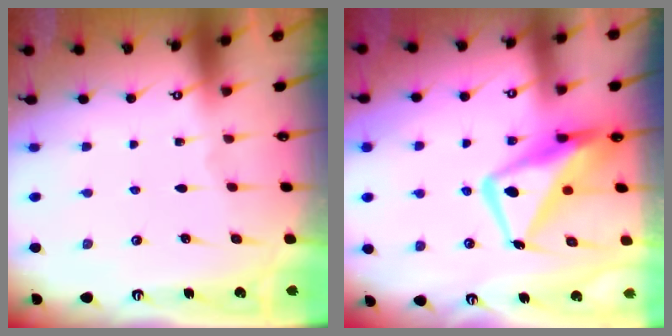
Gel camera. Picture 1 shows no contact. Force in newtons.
{"total": 14.7, "press": 14.5, "slide": 2.3}